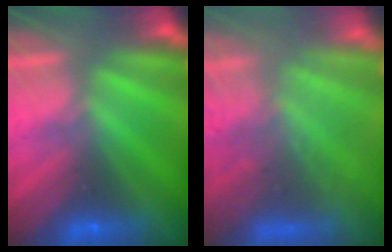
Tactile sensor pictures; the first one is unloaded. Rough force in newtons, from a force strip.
{"total": 10.5}